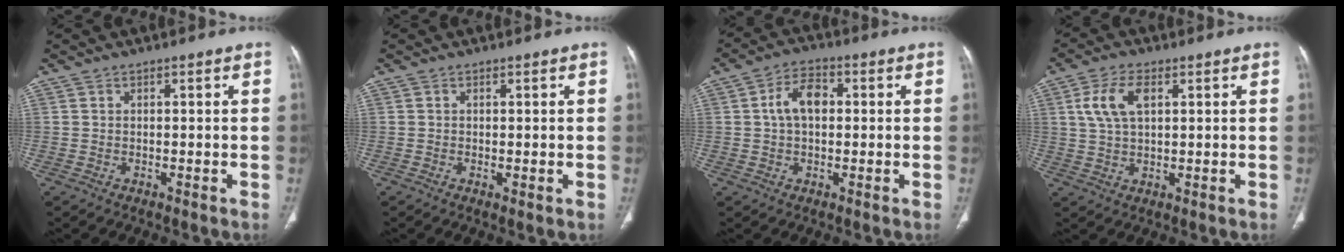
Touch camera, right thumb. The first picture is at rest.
{"total": 0.9, "force": [-0.1, 0.2, 0.9], "torque": [-0.019, -0.005, 0.000]}
{"total": 6.9, "force": [0.9, 4.4, 5.3], "torque": [-0.089, 0.018, 0.010]}
{"total": 7.5, "force": [2.4, 3.9, 5.9], "torque": [-0.124, 0.003, 0.049]}